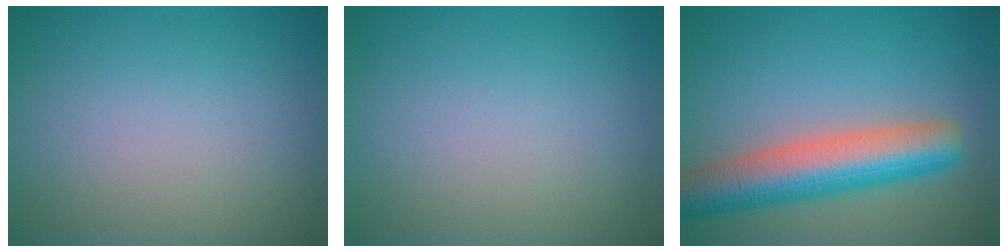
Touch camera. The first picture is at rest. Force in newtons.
{"total": 0.0}
{"total": 8.0, "press": 8.0, "slide": 0.5}